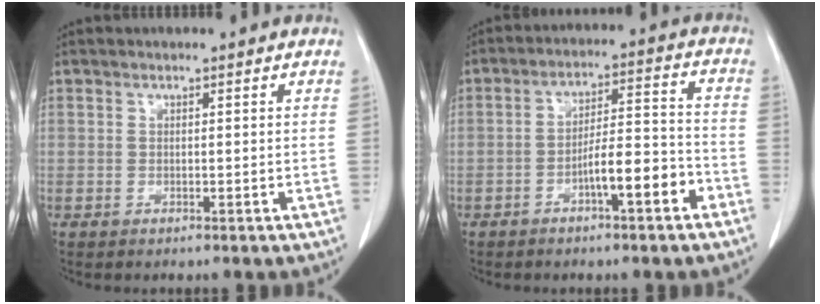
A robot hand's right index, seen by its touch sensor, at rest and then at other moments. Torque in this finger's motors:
{"motor_torque": [0.95, -0.73, 0.32, 0.11]}